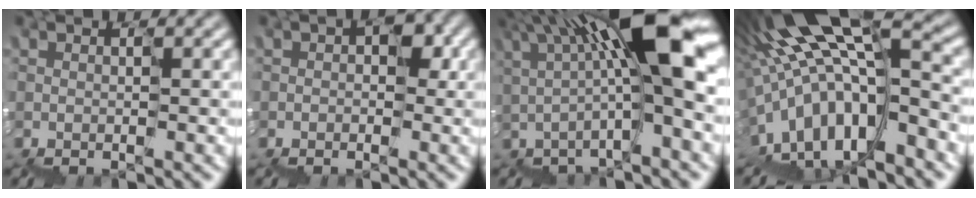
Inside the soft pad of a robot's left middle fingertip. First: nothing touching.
{"total": 1.6, "force": [0.0, 1.0, 1.2], "torque": [-0.033, 0.012, -0.007]}
{"total": 10.2, "force": [2.6, 2.4, 9.6], "torque": [-0.148, 0.035, 0.042]}
{"total": 11.7, "force": [-3.4, 3.8, 10.5], "torque": [-0.196, 0.034, -0.054]}